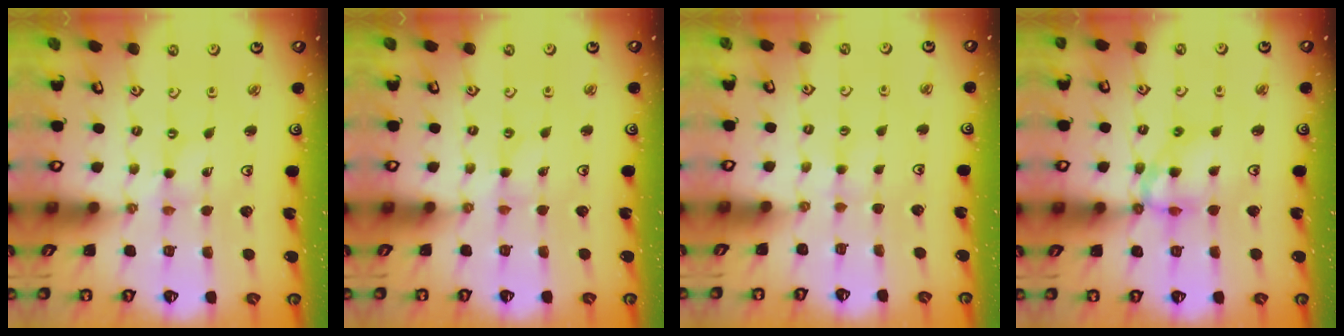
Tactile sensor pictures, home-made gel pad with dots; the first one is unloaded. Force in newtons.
{"total": 0.8, "press": 0.8, "slide": 0.1}
{"total": 1.7, "press": 1.7, "slide": 0.3}
{"total": 11.2, "press": 11.2, "slide": 0.9}